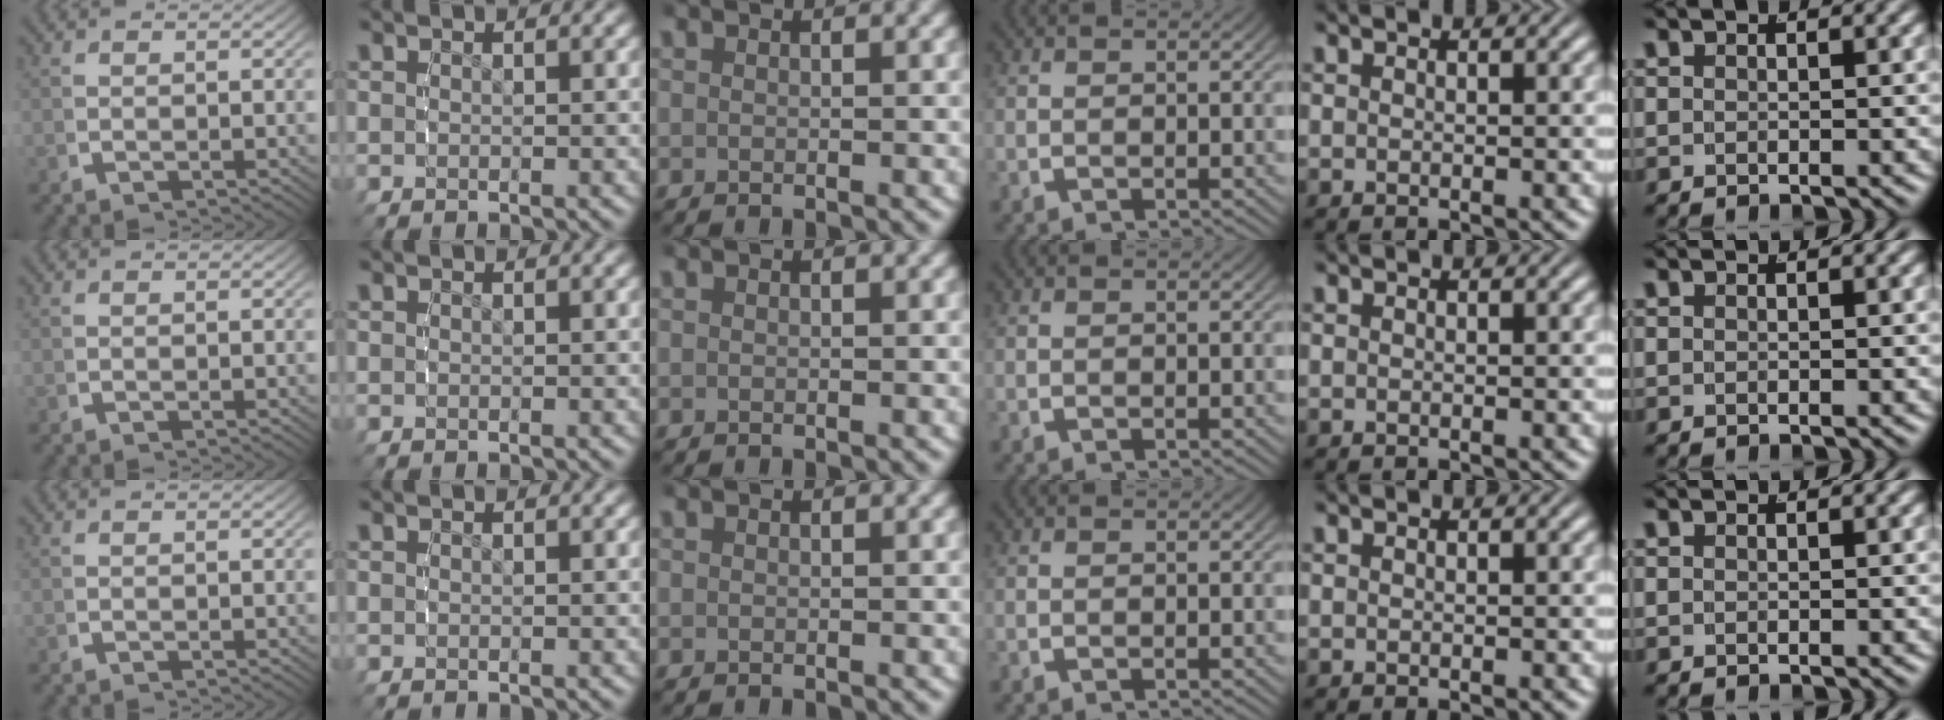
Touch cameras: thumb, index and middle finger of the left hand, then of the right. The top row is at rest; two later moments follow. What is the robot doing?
{"motion": "reach", "object": "markers"}